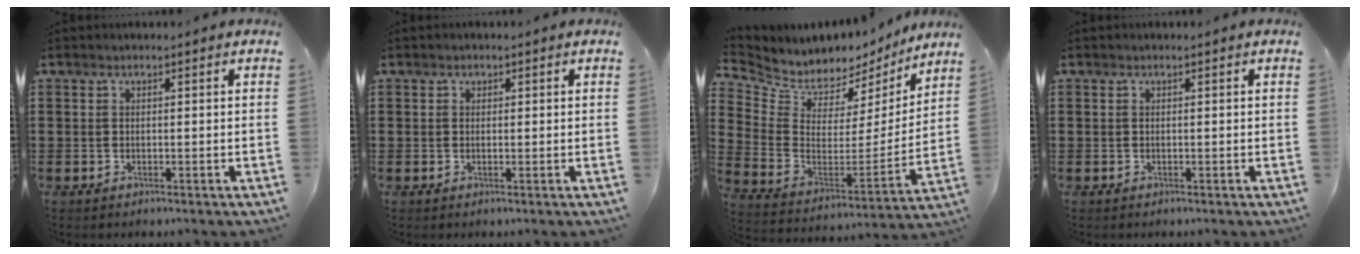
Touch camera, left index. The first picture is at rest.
{"total": 0.6, "force": [0.2, 0.6, 0.2], "torque": [0.002, 0.000, 0.002]}
{"total": 5.8, "force": [5.2, 2.5, 0.1], "torque": [-0.044, -0.054, 0.091]}
{"total": 0.0}